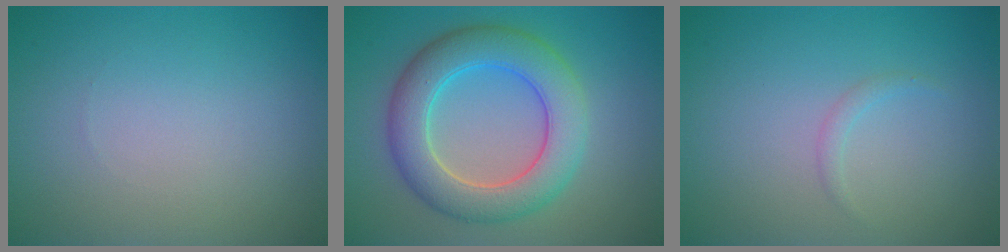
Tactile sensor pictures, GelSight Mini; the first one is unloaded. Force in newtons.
{"total": 7.0, "press": 7.0, "slide": 0.4}
{"total": 0.7, "press": 0.7, "slide": 0.0}